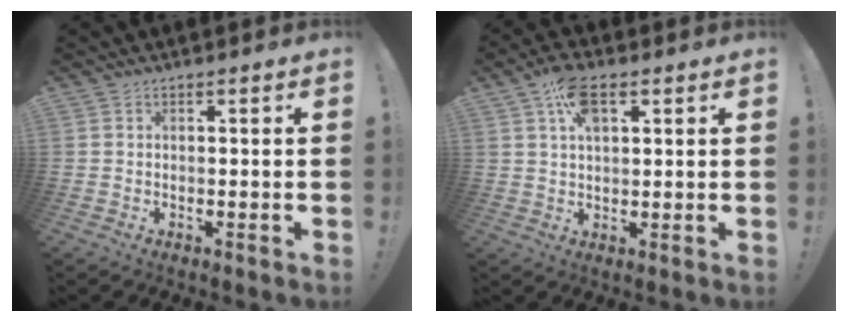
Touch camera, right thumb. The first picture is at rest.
{"total": 8.3, "force": [3.6, 4.4, 6.1], "torque": [-0.101, 0.001, 0.066]}